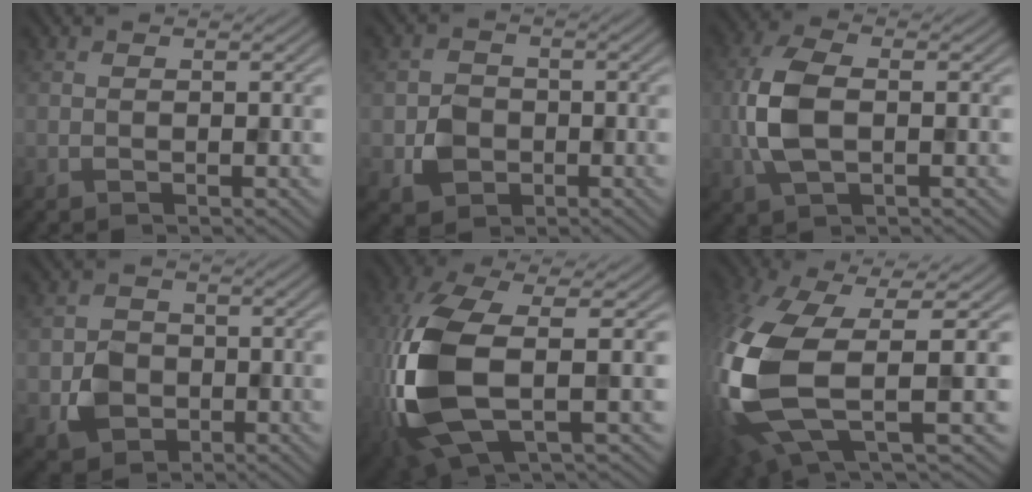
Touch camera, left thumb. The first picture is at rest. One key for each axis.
{"total": 3.6, "fx": -1.0, "fy": 3.1, "fz": 1.4, "tx": -0.027, "ty": -0.004, "tz": -0.020}
{"total": 7.1, "fx": -0.5, "fy": 3.7, "fz": 6.1, "tx": -0.153, "ty": 0.004, "tz": -0.017}
{"total": 4.1, "fx": -1.2, "fy": 3.6, "fz": 1.6, "tx": -0.030, "ty": -0.006, "tz": -0.026}
{"total": 13.4, "fx": -1.5, "fy": 5.5, "fz": 12.2, "tx": -0.316, "ty": -0.014, "tz": -0.030}
{"total": 15.1, "fx": -2.4, "fy": 5.8, "fz": 13.7, "tx": -0.347, "ty": -0.024, "tz": -0.036}